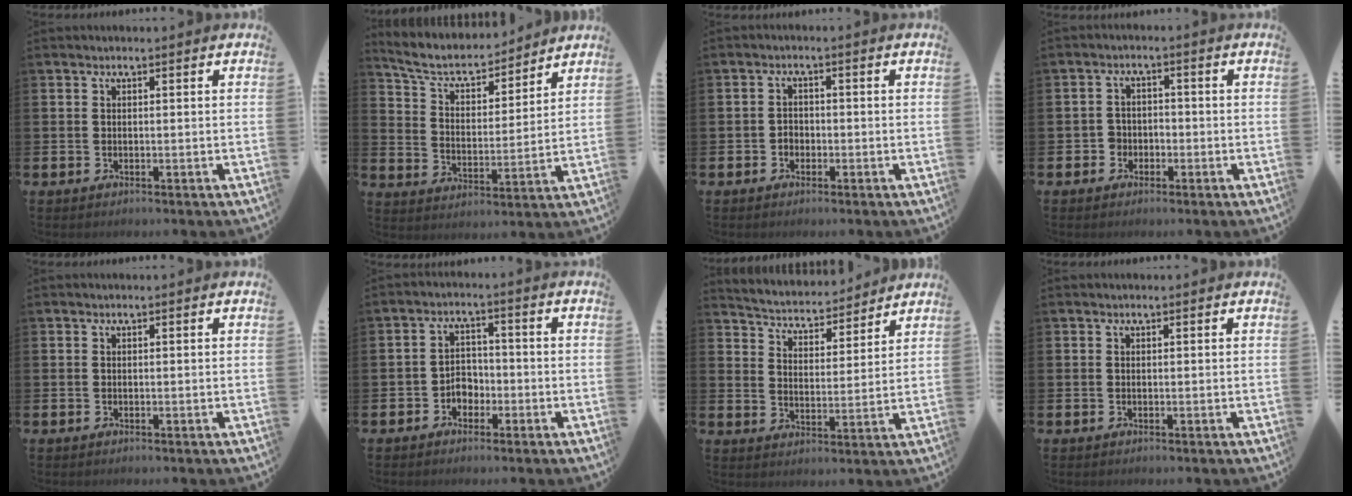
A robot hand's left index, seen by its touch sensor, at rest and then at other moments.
{"total": 6.8, "force": [6.1, 2.2, 2.0], "torque": [-0.077, -0.042, 0.102]}
{"total": 1.7, "force": [-0.7, 1.4, 0.5], "torque": [-0.009, 0.004, -0.017]}
{"total": 2.5, "force": [-1.5, 2.0, 0.1], "torque": [-0.017, 0.009, -0.033]}
{"total": 0.0}
{"total": 3.2, "force": [-1.8, 2.4, 1.1], "torque": [-0.026, 0.008, -0.041]}
{"total": 4.4, "force": [4.2, 1.3, 0.1], "torque": [-0.033, -0.035, 0.069]}
{"total": 0.0}